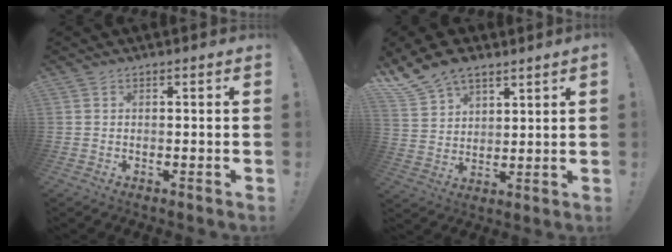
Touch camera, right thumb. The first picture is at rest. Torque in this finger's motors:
{"motor_torque": [1.12, 1.29, 0.44, 0.45, 0.23]}